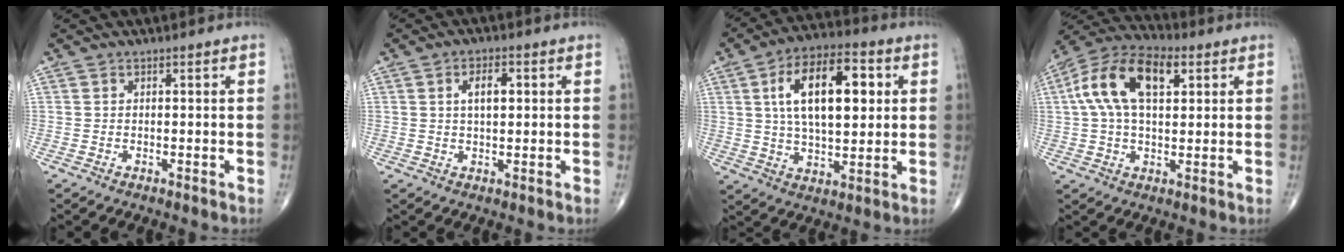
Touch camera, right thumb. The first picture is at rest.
{"total": 4.4, "force": [1.0, 2.1, 3.7], "torque": [-0.059, 0.002, 0.017]}
{"total": 17.5, "force": [4.2, 8.5, 14.7], "torque": [-0.223, 0.005, 0.067]}
{"total": 14.9, "force": [4.1, 8.0, 11.8], "torque": [-0.219, 0.023, 0.067]}